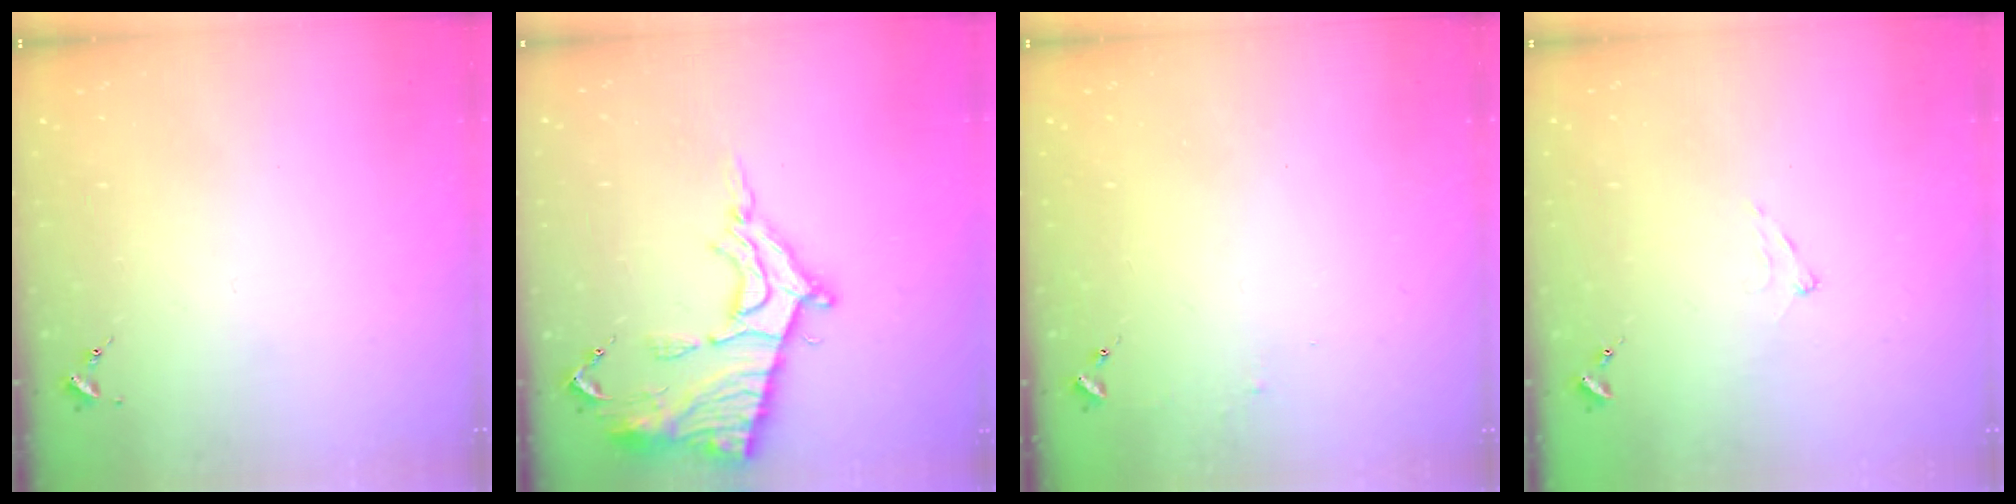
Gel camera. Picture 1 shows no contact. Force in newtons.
{"total": 16.6, "press": 16.5, "slide": 1.5}
{"total": 3.2, "press": 3.2, "slide": 0.3}
{"total": 6.0, "press": 6.0, "slide": 0.6}